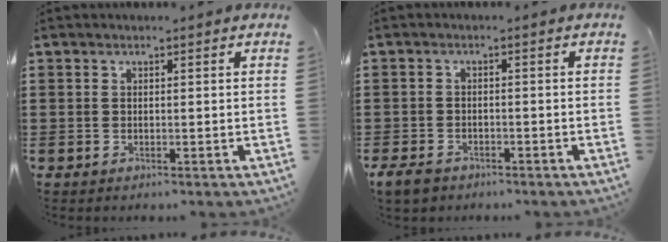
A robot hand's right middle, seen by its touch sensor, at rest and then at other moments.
{"total": 2.6, "force": [-2.1, 1.2, 0.9], "torque": [-0.033, -0.003, -0.047]}